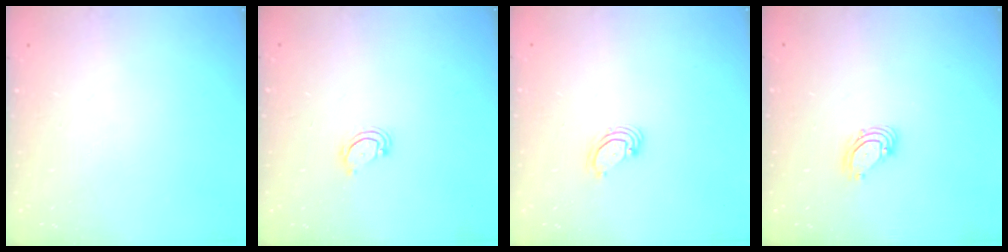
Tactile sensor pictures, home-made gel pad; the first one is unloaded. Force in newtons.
{"total": 3.9, "press": 3.9, "slide": 0.3}
{"total": 2.8, "press": 2.8, "slide": 0.2}
{"total": 4.0, "press": 4.0, "slide": 0.5}